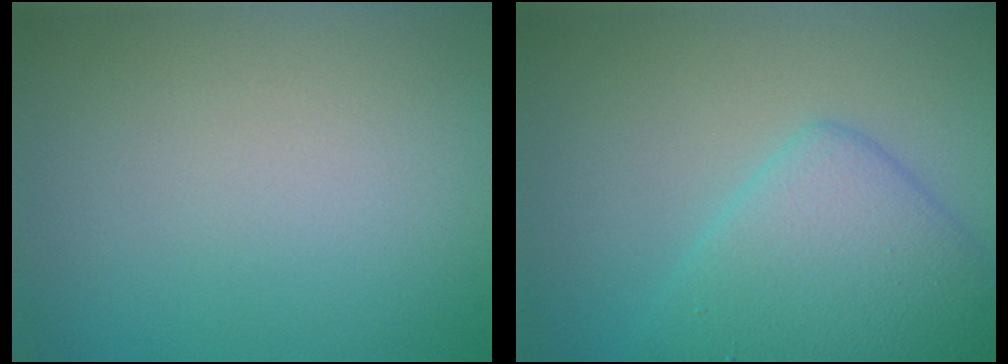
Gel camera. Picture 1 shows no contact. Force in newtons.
{"total": 5.2, "press": 5.2, "slide": 0.1}